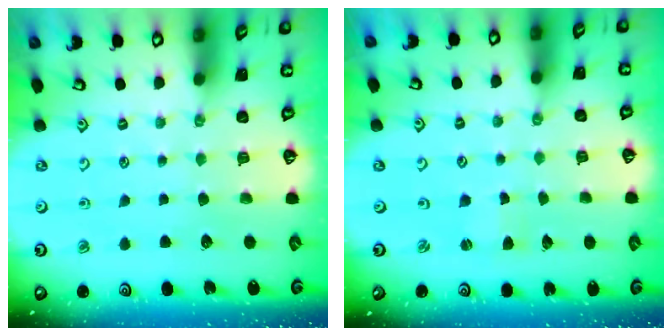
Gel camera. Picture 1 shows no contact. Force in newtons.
{"total": 1.8, "press": 1.7, "slide": 0.3}